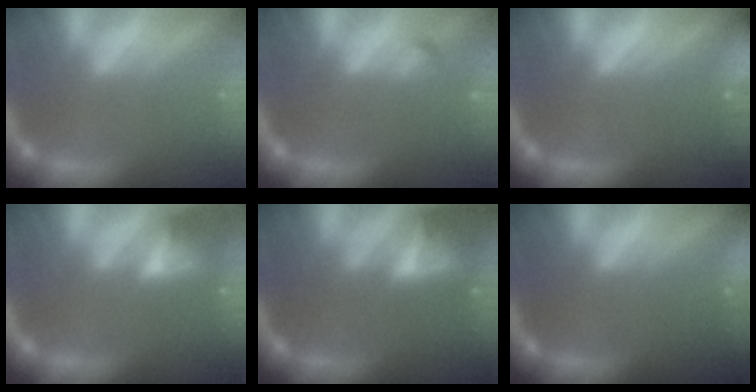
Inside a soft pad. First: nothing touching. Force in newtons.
{"total": 0.9}
{"total": 6.0}
{"total": 4.9}
{"total": 6.4}
{"total": 8.9}